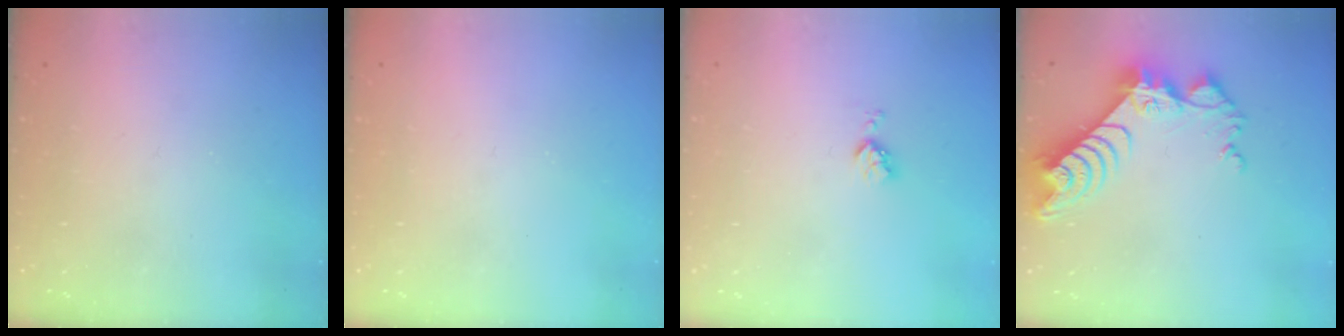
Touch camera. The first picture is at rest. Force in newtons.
{"total": 0.0}
{"total": 4.3, "press": 4.3, "slide": 0.6}
{"total": 11.3, "press": 11.2, "slide": 0.8}